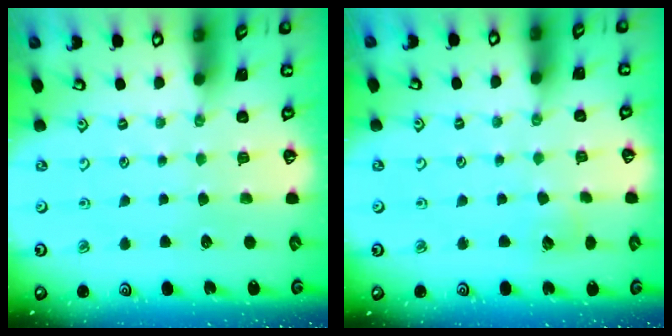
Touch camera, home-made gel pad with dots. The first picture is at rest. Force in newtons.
{"total": 5.8, "press": 5.8, "slide": 0.6}